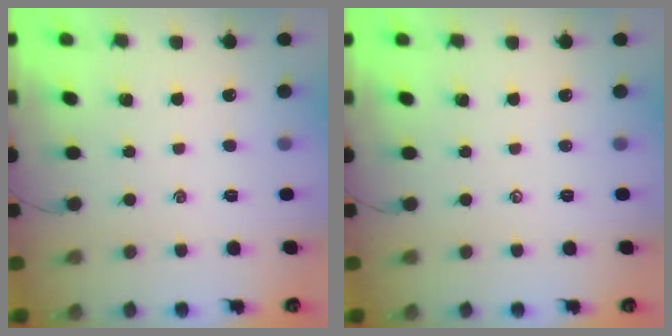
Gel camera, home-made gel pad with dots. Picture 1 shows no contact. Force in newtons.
{"total": 0.0}